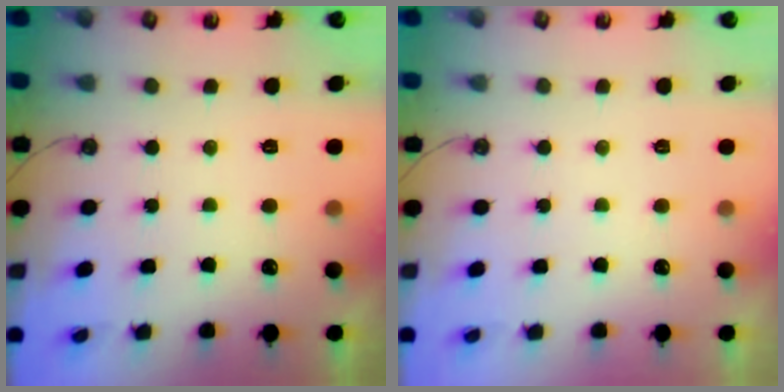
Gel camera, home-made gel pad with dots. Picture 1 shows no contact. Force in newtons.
{"total": 0.0}